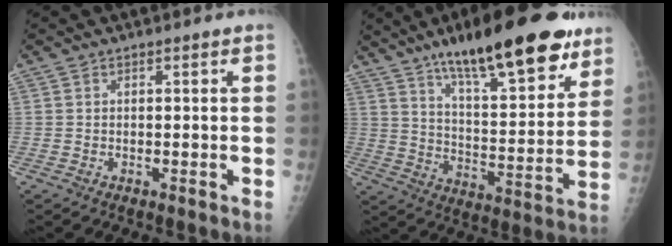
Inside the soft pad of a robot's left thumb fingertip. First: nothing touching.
{"total": 24.5, "force": [16.0, 6.7, 17.3], "torque": [-0.232, -0.056, 0.251]}